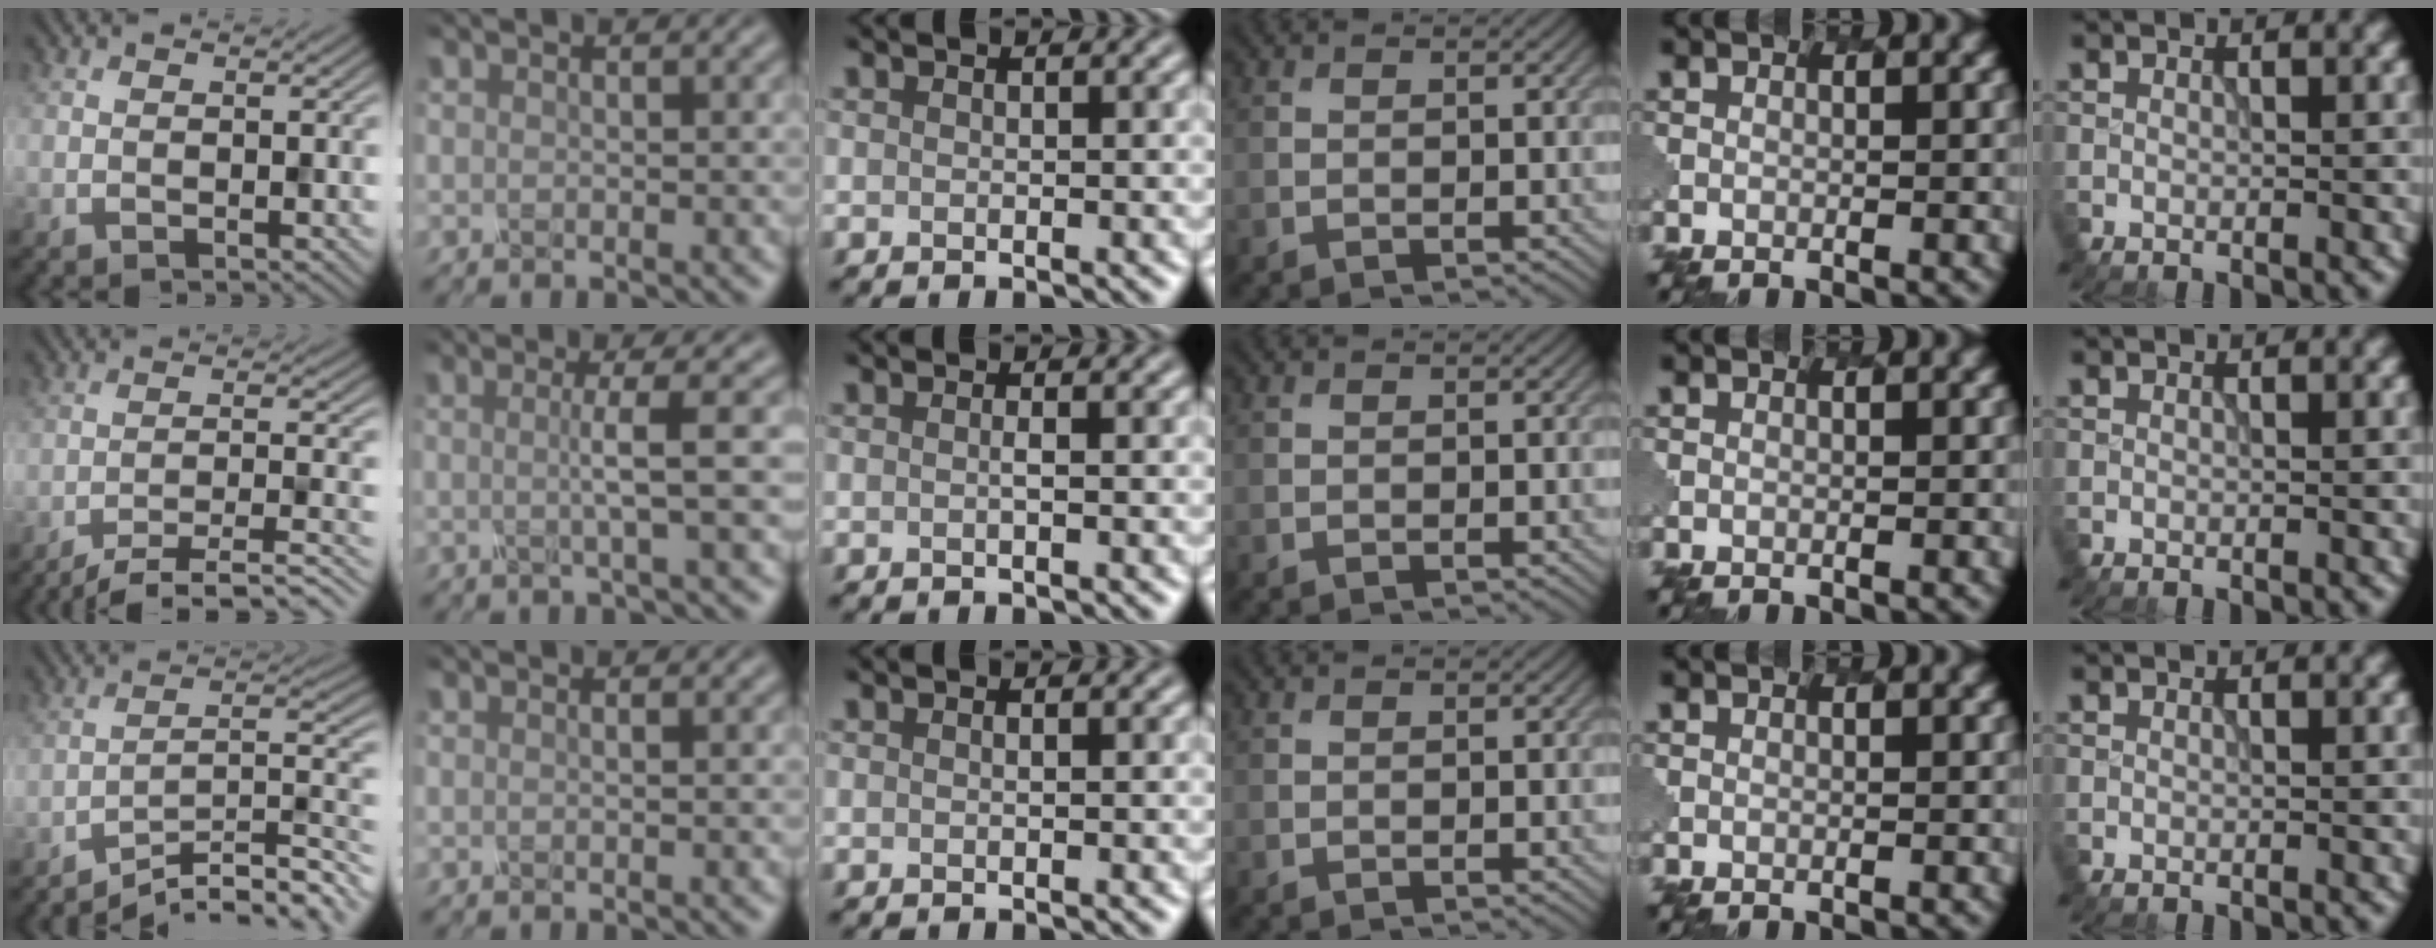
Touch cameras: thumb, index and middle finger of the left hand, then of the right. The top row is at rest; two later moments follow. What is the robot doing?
{"motion": "shake", "object": "salt shaker"}